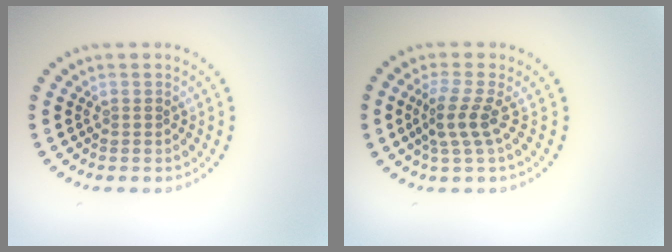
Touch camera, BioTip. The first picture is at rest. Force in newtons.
{"total": 2.6, "press": 1.9, "slide": 1.7}